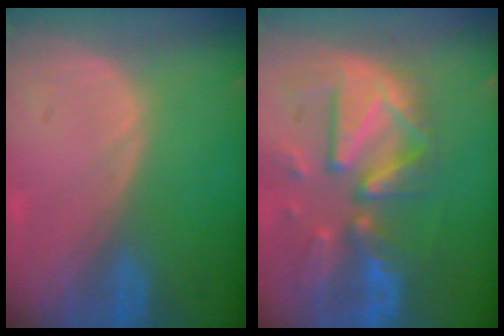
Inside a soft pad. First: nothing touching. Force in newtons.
{"total": 12.3, "press": 10.6, "slide": 6.2}